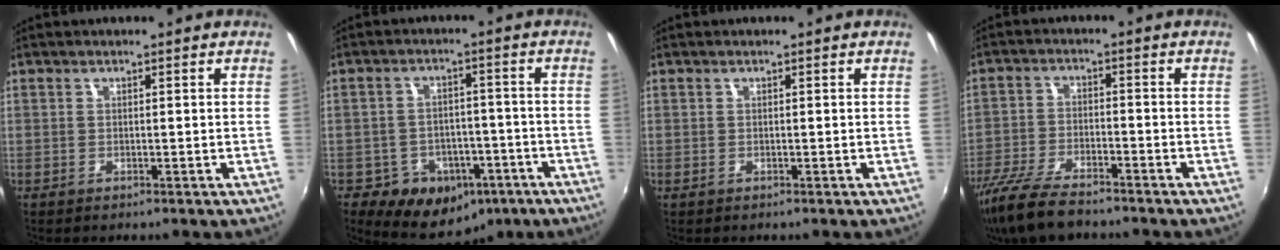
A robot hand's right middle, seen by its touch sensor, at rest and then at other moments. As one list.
[{"total": 20.3, "force": [-13.9, 10.9, 9.9], "torque": [-0.188, 0.012, -0.185]}, {"total": 0.0}, {"total": 12.6, "force": [-10.2, 3.4, 6.6], "torque": [-0.156, -0.030, -0.193]}]